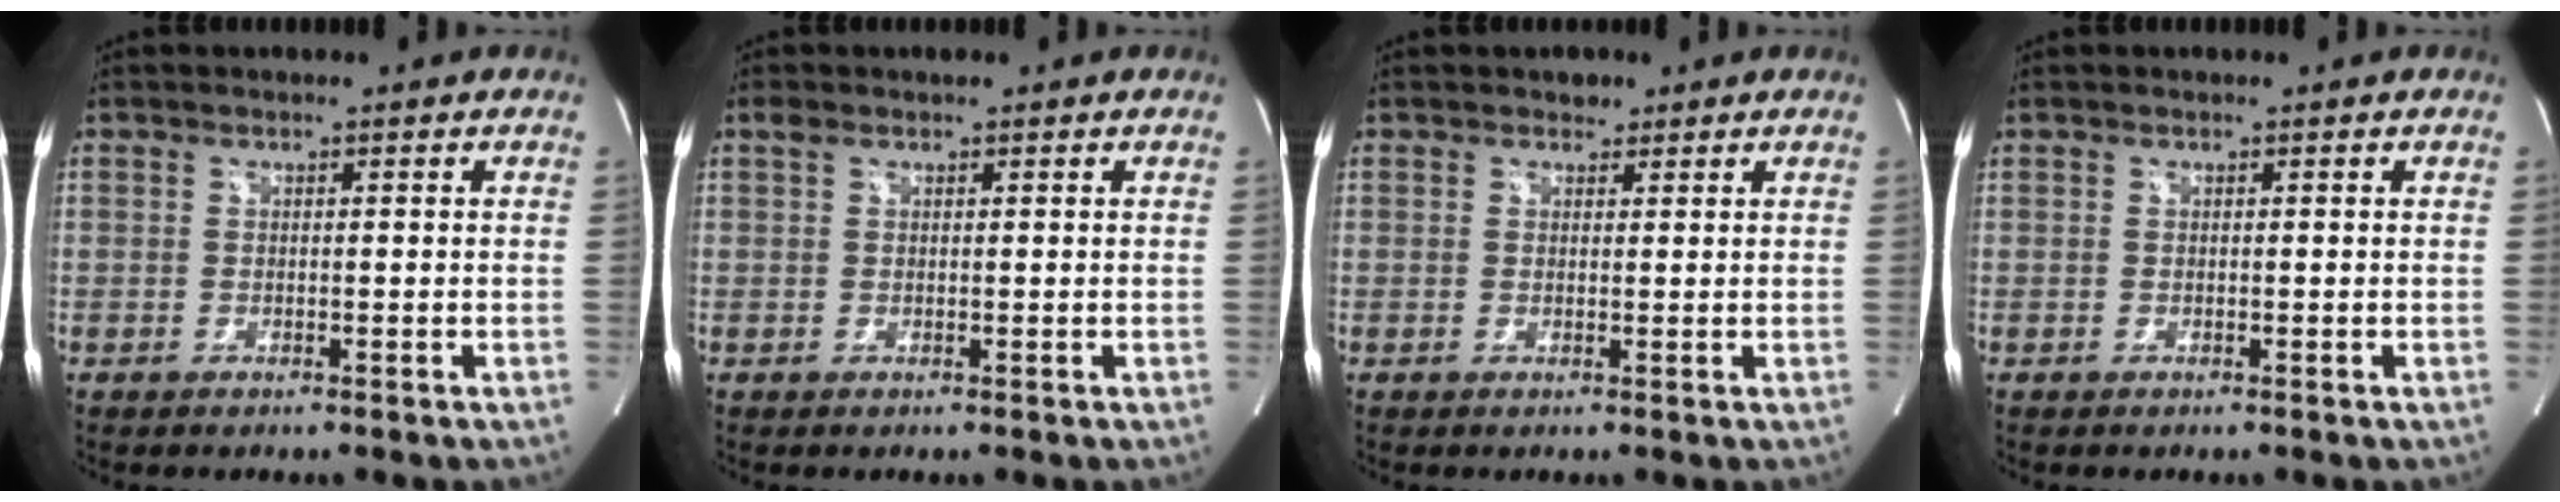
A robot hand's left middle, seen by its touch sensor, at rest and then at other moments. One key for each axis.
{"total": 1.3, "fx": 1.0, "fy": 0.5, "fz": 0.8, "tx": -0.022, "ty": 0.023, "tz": 0.018}
{"total": 1.4, "fx": 1.0, "fy": 0.9, "fz": 0.3, "tx": -0.002, "ty": 0.000, "tz": 0.012}
{"total": 0.0}